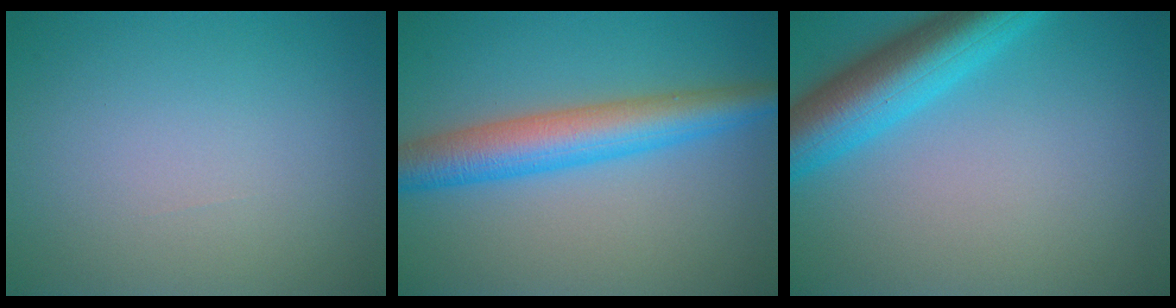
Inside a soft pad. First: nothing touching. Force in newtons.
{"total": 6.3, "press": 6.3, "slide": 0.1}
{"total": 7.3, "press": 7.3, "slide": 0.3}